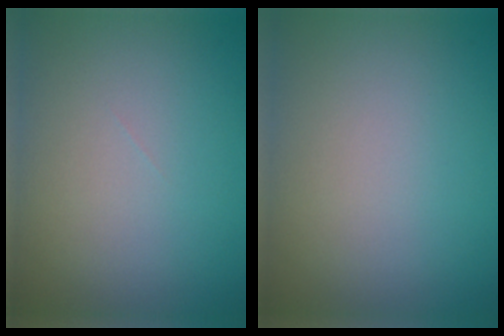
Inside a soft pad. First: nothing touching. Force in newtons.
{"total": 0.0}